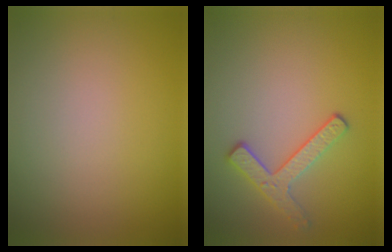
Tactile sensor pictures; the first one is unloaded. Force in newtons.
{"total": 2.5, "press": 2.3, "slide": 0.9}